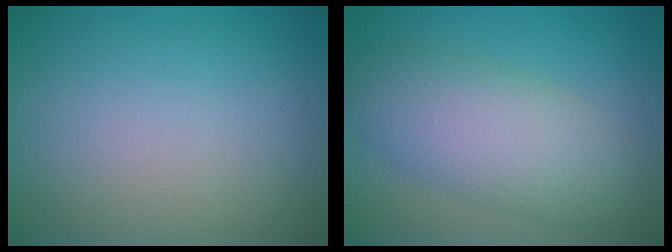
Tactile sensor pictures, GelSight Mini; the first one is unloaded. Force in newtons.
{"total": 6.5, "press": 6.5, "slide": 0.1}